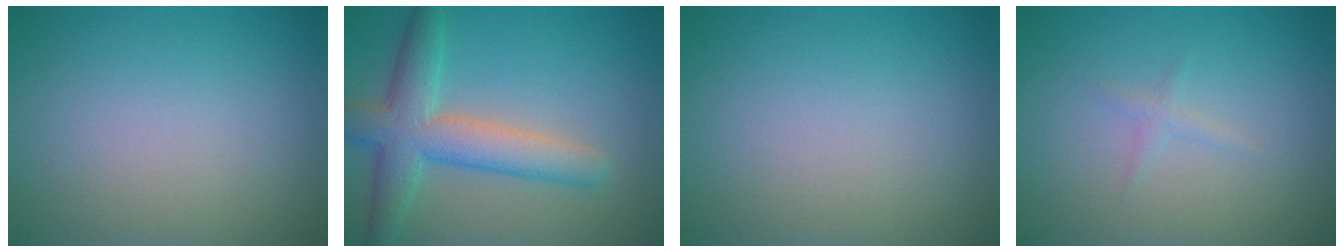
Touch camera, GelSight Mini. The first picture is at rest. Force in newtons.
{"total": 6.1, "press": 6.1, "slide": 0.3}
{"total": 0.0}
{"total": 0.9, "press": 0.9, "slide": 0.0}